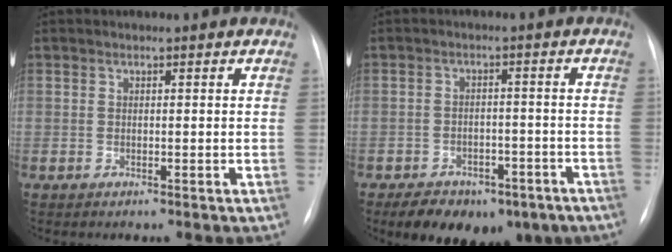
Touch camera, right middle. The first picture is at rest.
{"total": 13.3, "force": [-8.9, 7.2, 6.8], "torque": [-0.101, 0.007, -0.122]}